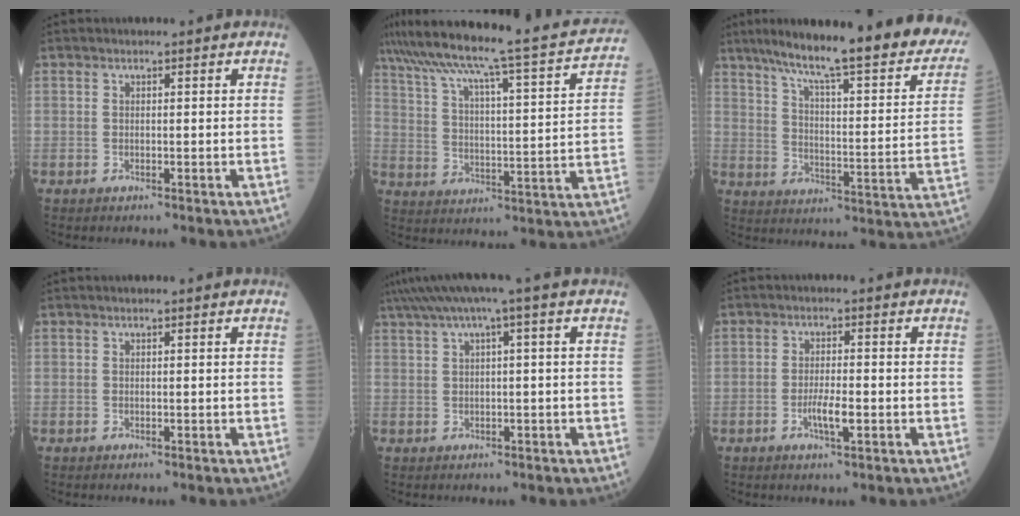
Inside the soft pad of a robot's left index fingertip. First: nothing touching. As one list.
[{"total": 26.2, "force": [22.7, 1.3, 13.1], "torque": [-0.219, -0.007, 0.308]}, {"total": 30.4, "force": [24.2, 3.5, 18.0], "torque": [-0.249, -0.042, 0.314]}, {"total": 0.6, "force": [0.5, 0.0, 0.4], "torque": [-0.009, 0.010, 0.009]}, {"total": 5.9, "force": [3.5, -1.0, 4.6], "torque": [-0.081, 0.036, 0.062]}, {"total": 3.3, "force": [-1.1, 0.5, 3.1], "torque": [-0.061, -0.001, -0.019]}]